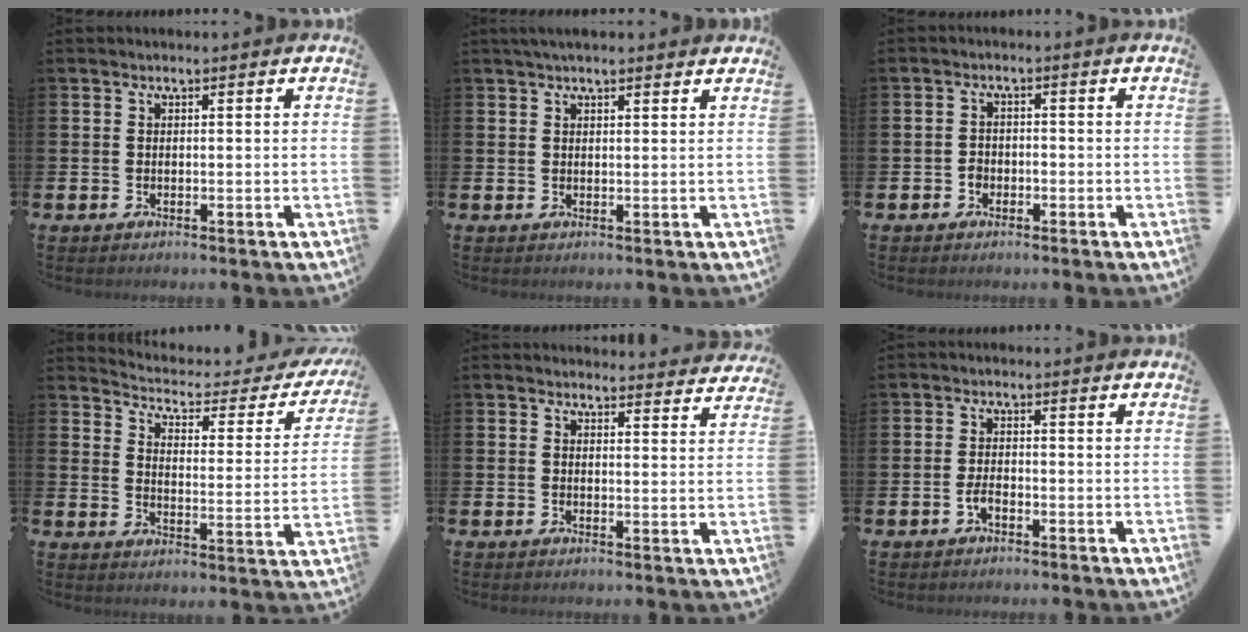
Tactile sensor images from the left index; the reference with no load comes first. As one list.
[{"total": 2.2, "force": [2.0, 0.4, 0.9], "torque": [-0.016, 0.002, 0.036]}, {"total": 1.7, "force": [-0.9, 1.3, 0.4], "torque": [-0.008, 0.002, -0.021]}, {"total": 4.0, "force": [3.5, 1.6, 1.1], "torque": [-0.040, -0.035, 0.049]}, {"total": 3.0, "force": [2.9, 0.4, 0.0], "torque": [0.008, -0.021, 0.051]}, {"total": 2.0, "force": [-1.0, 0.9, 1.4], "torque": [-0.034, 0.004, -0.017]}]